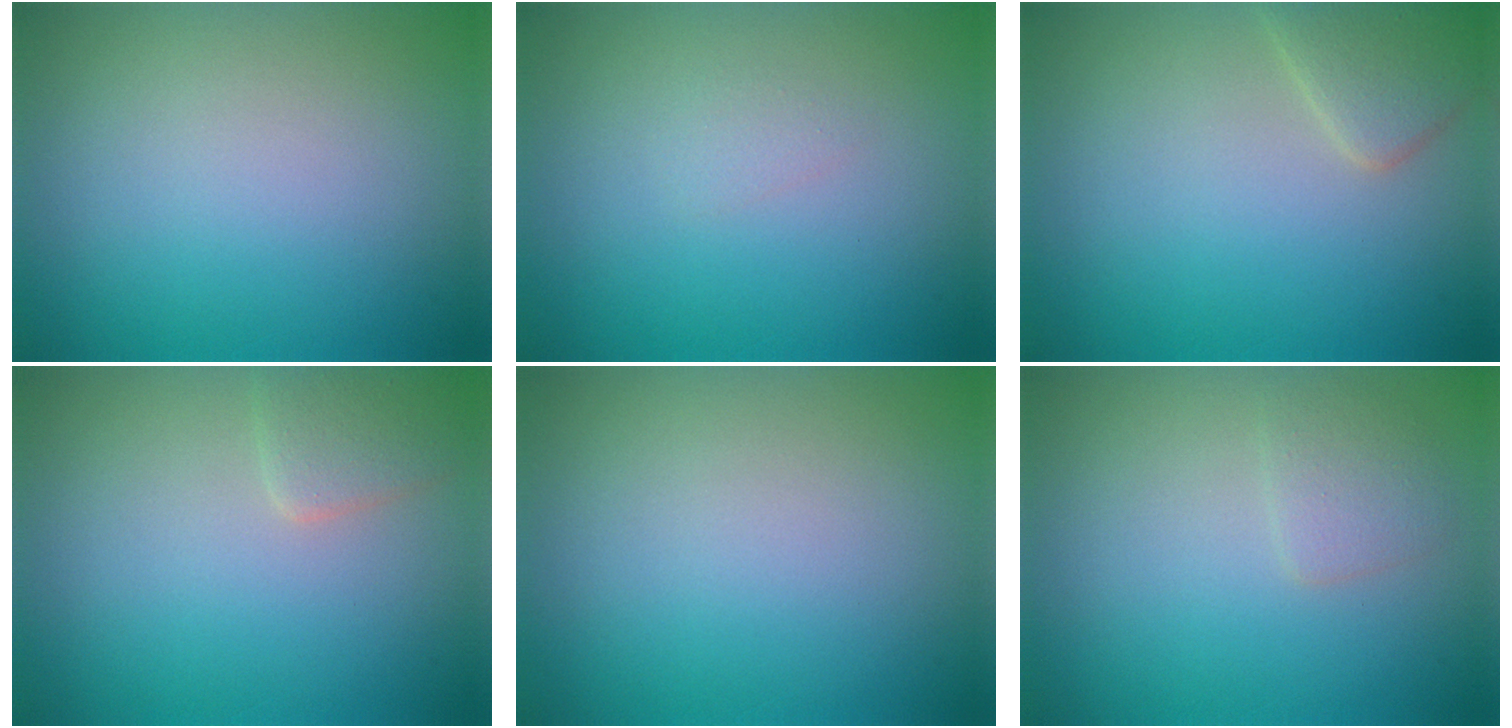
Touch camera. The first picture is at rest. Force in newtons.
{"total": 0.6, "press": 0.6, "slide": 0.0}
{"total": 2.6, "press": 2.6, "slide": 0.1}
{"total": 1.9, "press": 1.9, "slide": 0.1}
{"total": 0.0}
{"total": 1.5, "press": 1.5, "slide": 0.1}